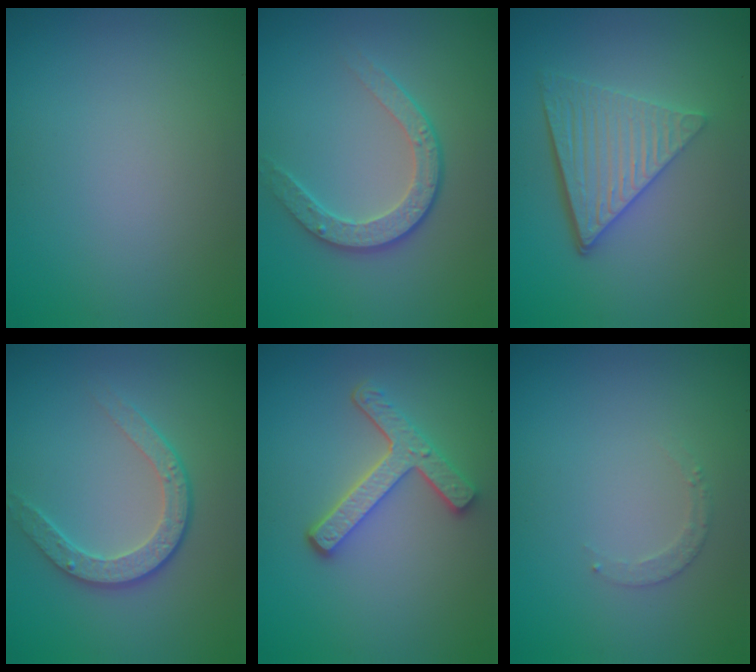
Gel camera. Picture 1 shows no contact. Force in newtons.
{"total": 3.5, "press": 2.9, "slide": 1.9}
{"total": 5.8, "press": 4.1, "slide": 4.1}
{"total": 3.2, "press": 2.6, "slide": 1.8}
{"total": 4.0, "press": 3.1, "slide": 2.5}
{"total": 1.3, "press": 1.2, "slide": 0.2}